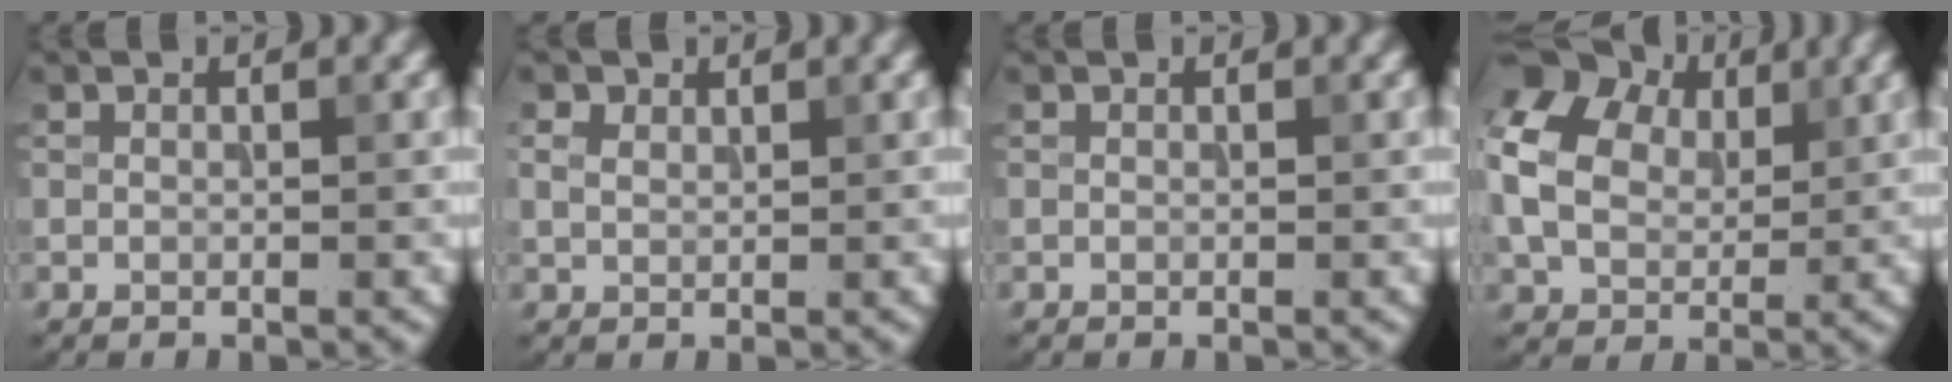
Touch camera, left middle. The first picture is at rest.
{"total": 1.4, "force": [0.8, 1.0, 0.6], "torque": [-0.013, 0.003, 0.016]}
{"total": 0.0}
{"total": 9.1, "force": [2.3, 6.9, 5.6], "torque": [-0.132, 0.015, 0.042]}